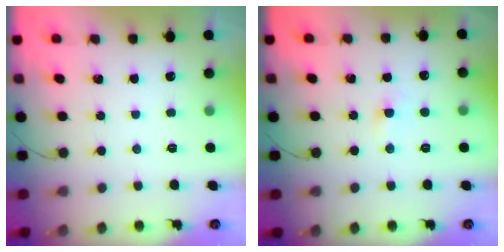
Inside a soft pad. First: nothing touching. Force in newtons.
{"total": 1.8, "press": 1.6, "slide": 0.8}